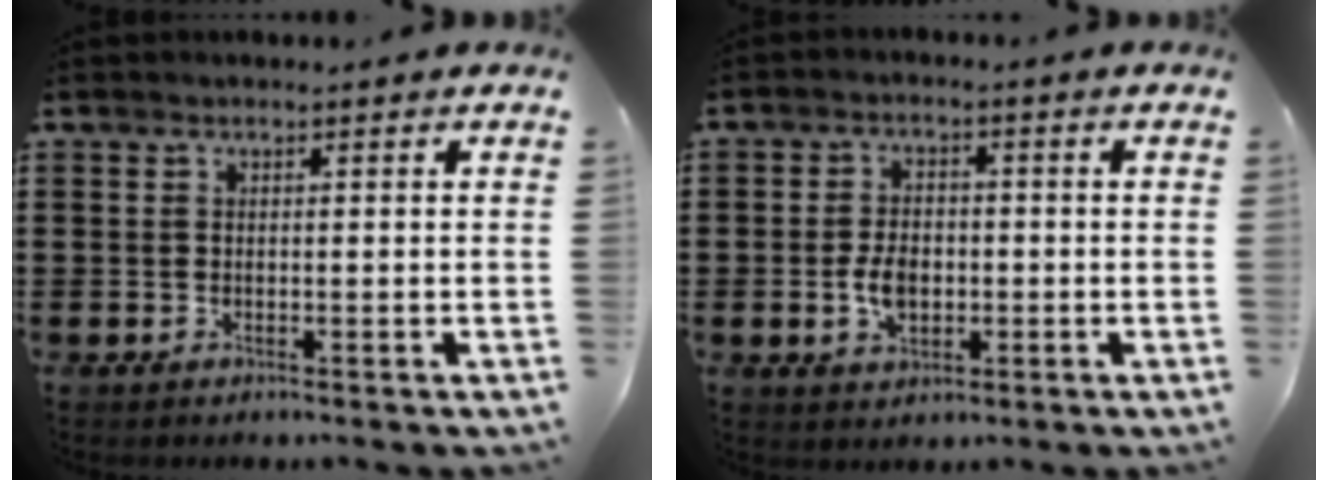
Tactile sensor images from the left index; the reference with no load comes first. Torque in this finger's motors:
{"motor_torque": [0.71, 0.71, 0.33, 0.11]}